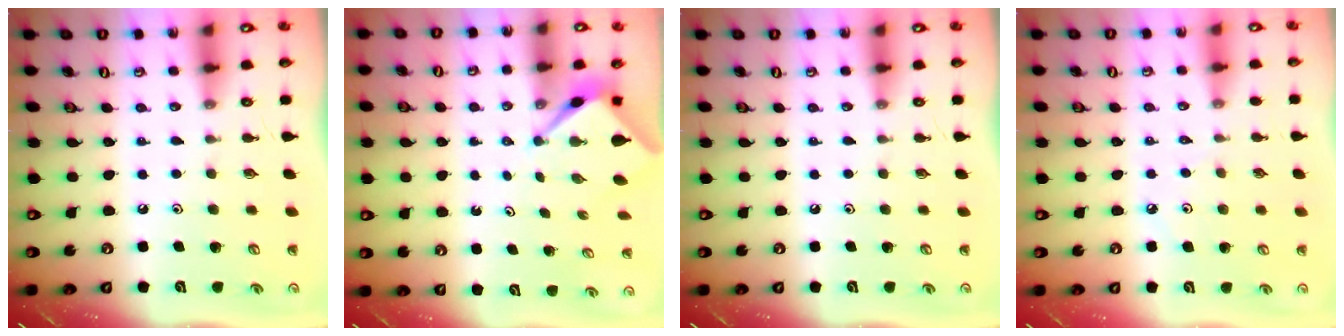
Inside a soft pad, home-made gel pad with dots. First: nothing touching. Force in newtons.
{"total": 2.6, "press": 2.6, "slide": 0.1}
{"total": 0.0}
{"total": 2.3, "press": 2.2, "slide": 0.5}